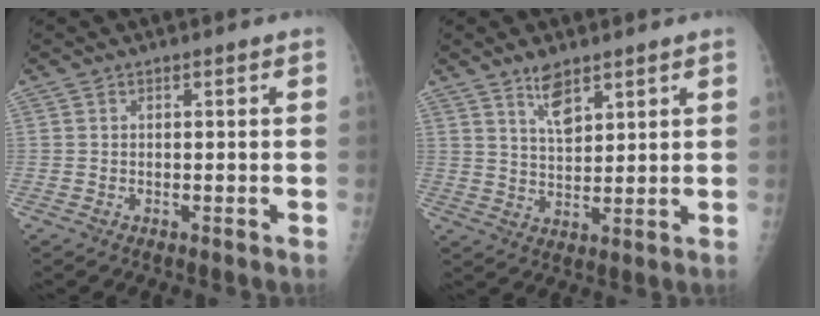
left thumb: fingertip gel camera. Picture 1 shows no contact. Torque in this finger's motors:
{"motor_torque": [0.08, 0.24, -0.15, -0.32, -0.03]}